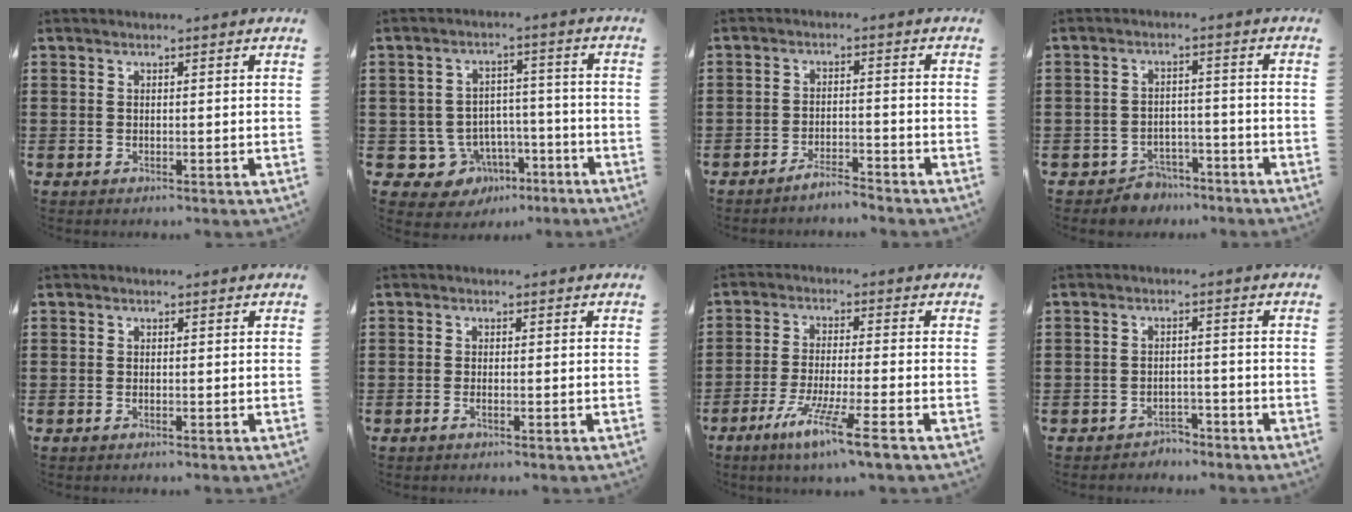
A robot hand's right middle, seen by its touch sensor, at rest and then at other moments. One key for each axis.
{"total": 6.0, "fx": -3.4, "fy": 4.8, "fz": 1.4, "tx": -0.044, "ty": 0.018, "tz": -0.061}
{"total": 3.0, "fx": -2.9, "fy": 0.0, "fz": 0.7, "tx": -0.014, "ty": 0.004, "tz": -0.059}
{"total": 3.4, "fx": -3.3, "fy": 1.1, "fz": -0.1, "tx": -0.007, "ty": 0.005, "tz": -0.070}
{"total": 0.0}
{"total": 0.8, "fx": -0.4, "fy": 0.1, "fz": 0.6, "tx": -0.012, "ty": -0.003, "tz": -0.008}
{"total": 7.6, "fx": -5.4, "fy": -0.3, "fz": 5.3, "tx": -0.104, "ty": -0.013, "tz": -0.103}
{"total": 2.4, "fx": -2.4, "fy": 0.5, "fz": -0.1, "tx": -0.008, "ty": 0.002, "tz": -0.052}